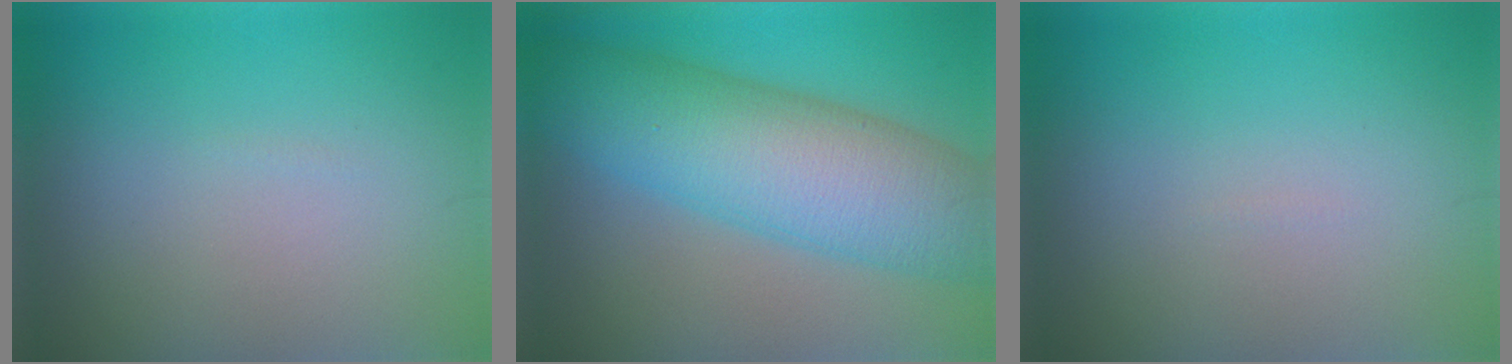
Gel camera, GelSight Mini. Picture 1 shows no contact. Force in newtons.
{"total": 11.1, "press": 11.1, "slide": 0.0}
{"total": 0.0}